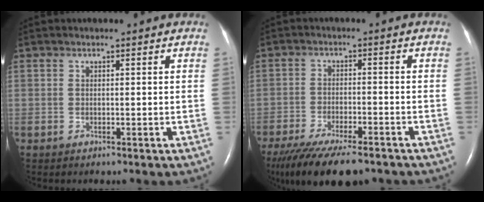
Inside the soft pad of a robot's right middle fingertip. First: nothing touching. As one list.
[{"total": 15.8, "force": [-12.4, 3.9, 9.0], "torque": [-0.176, -0.038, -0.191]}]